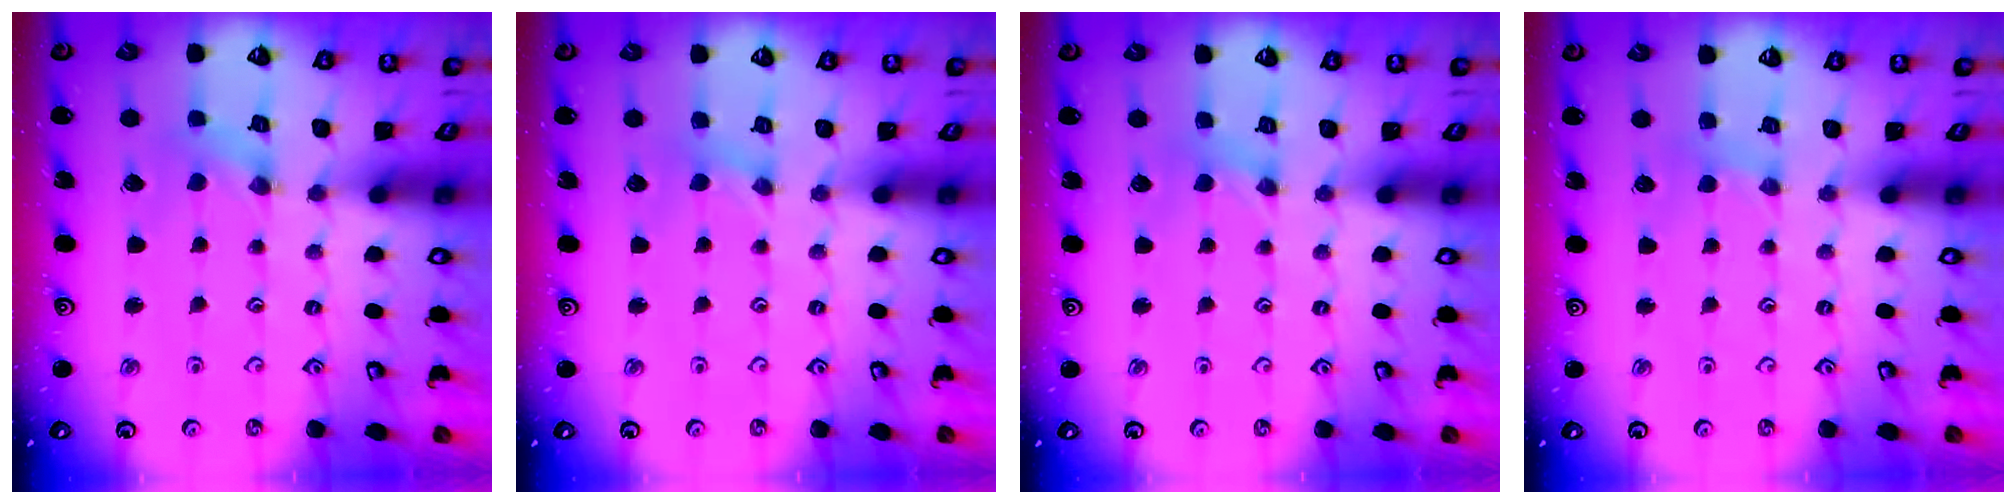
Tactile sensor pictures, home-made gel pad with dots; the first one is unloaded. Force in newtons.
{"total": 0.5, "press": 0.5, "slide": 0.1}
{"total": 1.5, "press": 1.5, "slide": 0.2}
{"total": 1.9, "press": 1.8, "slide": 0.4}